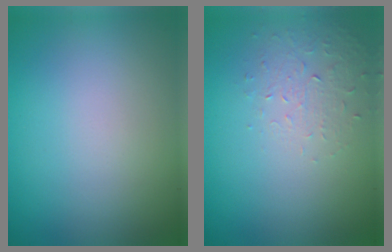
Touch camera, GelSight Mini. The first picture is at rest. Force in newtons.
{"total": 1.4, "press": 0.7, "slide": 1.2}